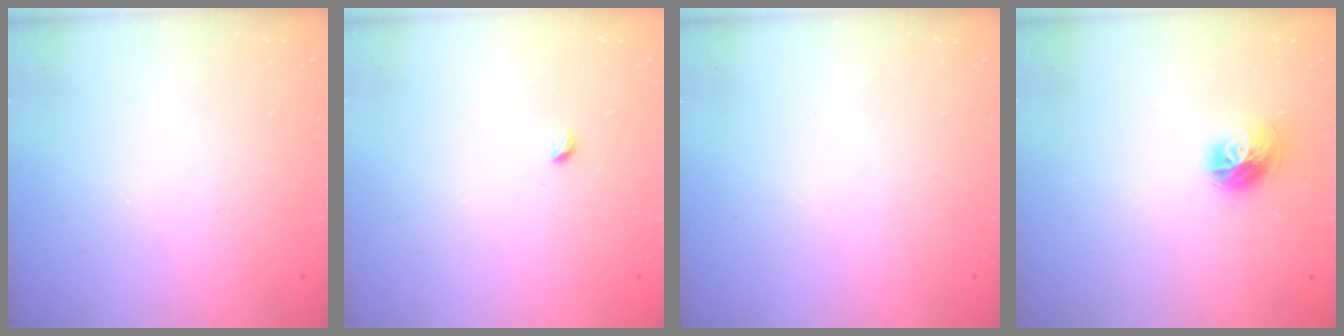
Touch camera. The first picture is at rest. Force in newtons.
{"total": 2.9, "press": 2.9, "slide": 0.4}
{"total": 0.0}
{"total": 10.0, "press": 9.9, "slide": 1.2}